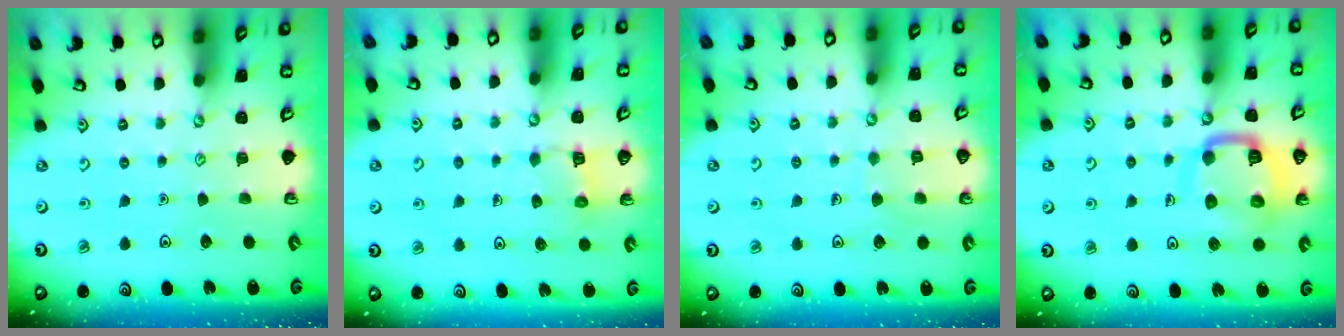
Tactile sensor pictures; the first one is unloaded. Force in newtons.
{"total": 5.3, "press": 5.2, "slide": 0.4}
{"total": 5.1, "press": 5.0, "slide": 0.4}
{"total": 13.8, "press": 13.8, "slide": 1.5}